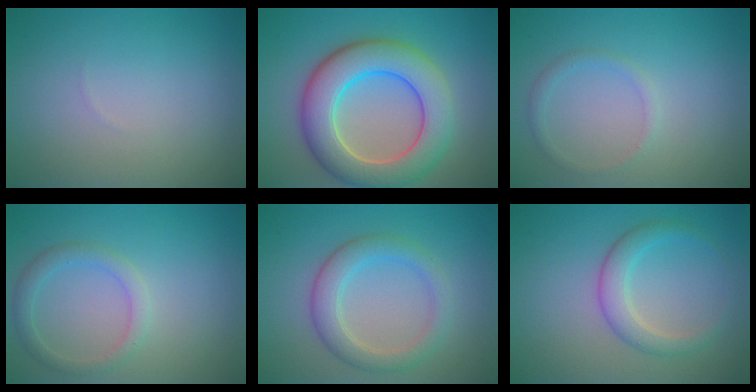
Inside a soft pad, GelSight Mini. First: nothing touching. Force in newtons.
{"total": 8.8, "press": 8.8, "slide": 0.2}
{"total": 1.1, "press": 1.1, "slide": 0.1}
{"total": 2.1, "press": 2.1, "slide": 0.1}
{"total": 3.6, "press": 3.6, "slide": 0.1}
{"total": 2.7, "press": 2.7, "slide": 0.1}